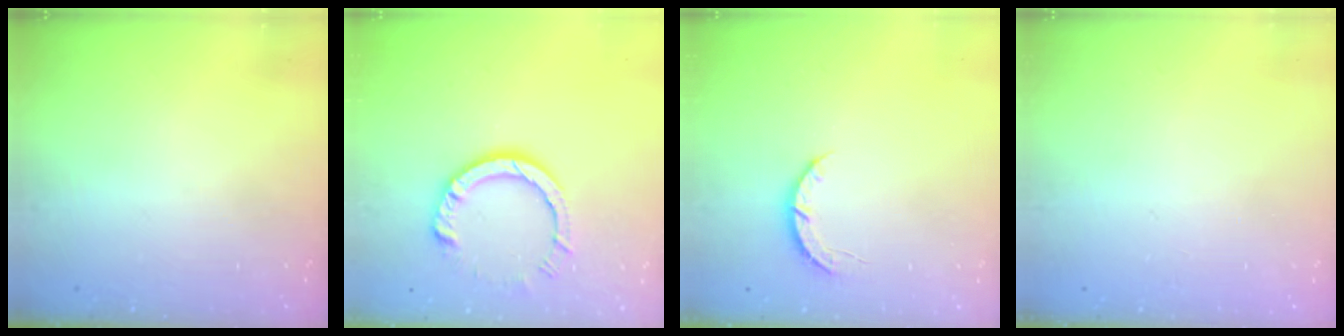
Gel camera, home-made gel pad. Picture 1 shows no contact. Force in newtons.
{"total": 9.1, "press": 9.1, "slide": 0.7}
{"total": 3.8, "press": 3.7, "slide": 0.7}
{"total": 2.6, "press": 2.6, "slide": 0.2}